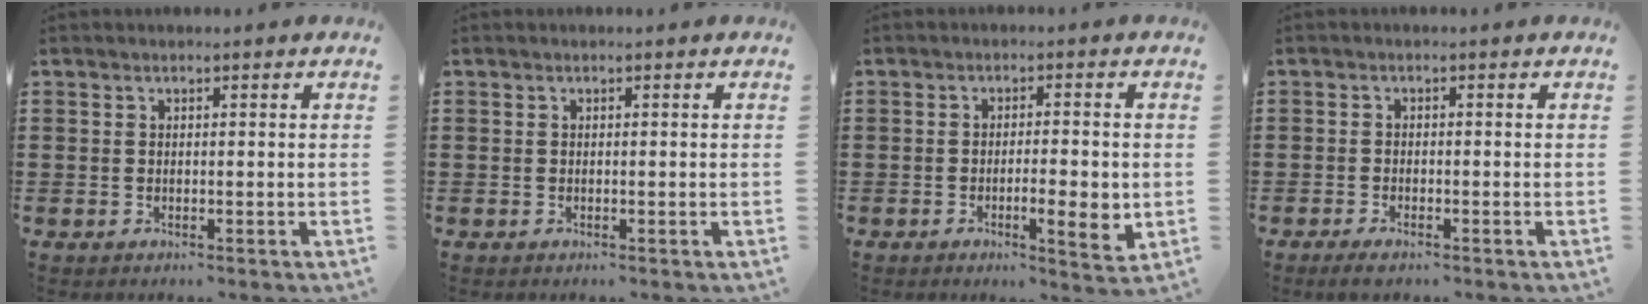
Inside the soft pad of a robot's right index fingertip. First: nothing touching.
{"total": 0.0}
{"total": 5.9, "force": [-1.2, 1.3, 5.7], "torque": [-0.077, -0.009, -0.021]}
{"total": 1.6, "force": [-1.4, 0.3, 0.6], "torque": [-0.013, 0.001, -0.028]}